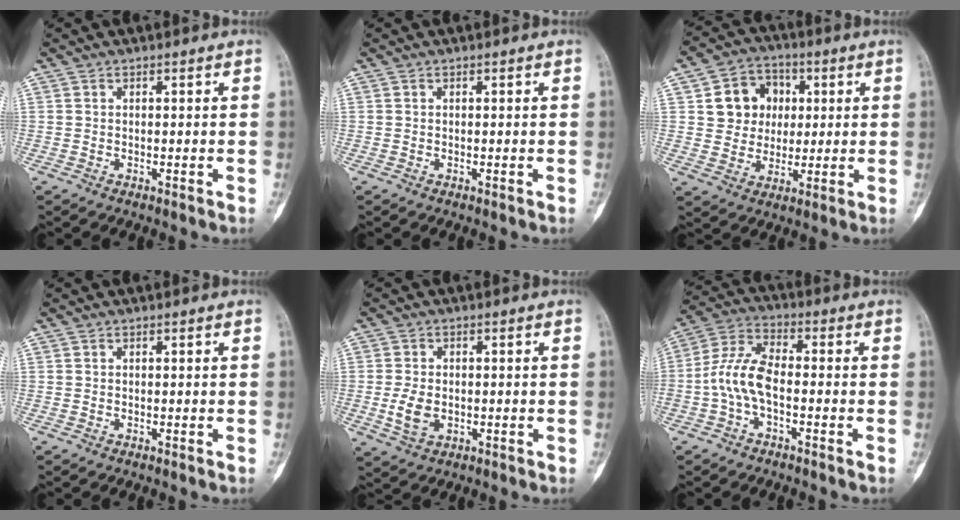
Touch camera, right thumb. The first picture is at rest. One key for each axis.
{"total": 0.0}
{"total": 10.6, "fx": 2.4, "fy": 9.4, "fz": 4.2, "tx": -0.020, "ty": 0.001, "tz": 0.038}
{"total": 0.0}
{"total": 5.0, "fx": -0.8, "fy": 3.4, "fz": 3.5, "tx": -0.067, "ty": -0.003, "tz": -0.010}
{"total": 8.8, "fx": -2.0, "fy": 4.4, "fz": 7.3, "tx": -0.156, "ty": 0.034, "tz": -0.048}